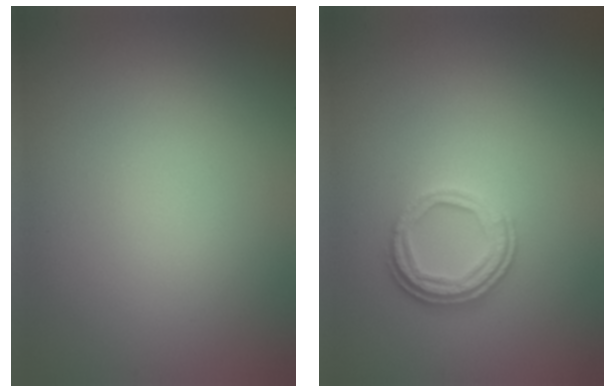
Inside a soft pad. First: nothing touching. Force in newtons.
{"total": 3.2, "press": 2.5, "slide": 2.0}